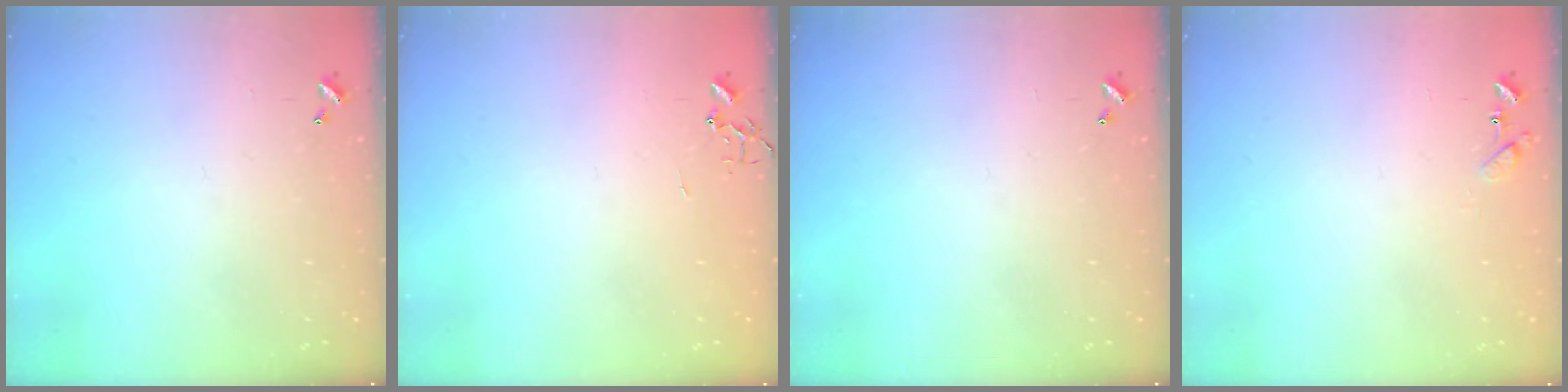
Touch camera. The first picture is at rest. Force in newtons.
{"total": 0.0}
{"total": 0.0}
{"total": 6.7, "press": 6.6, "slide": 0.8}